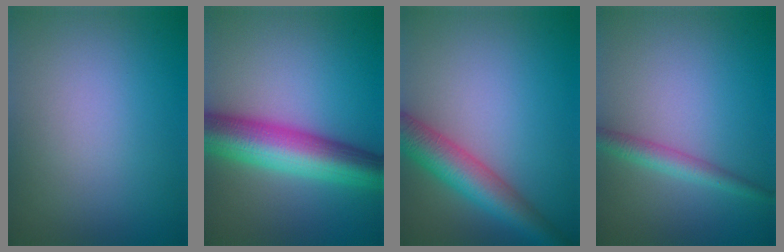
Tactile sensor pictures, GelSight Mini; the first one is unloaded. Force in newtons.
{"total": 8.9, "press": 8.9, "slide": 0.3}
{"total": 5.6, "press": 5.6, "slide": 0.2}
{"total": 2.3, "press": 2.3, "slide": 0.1}